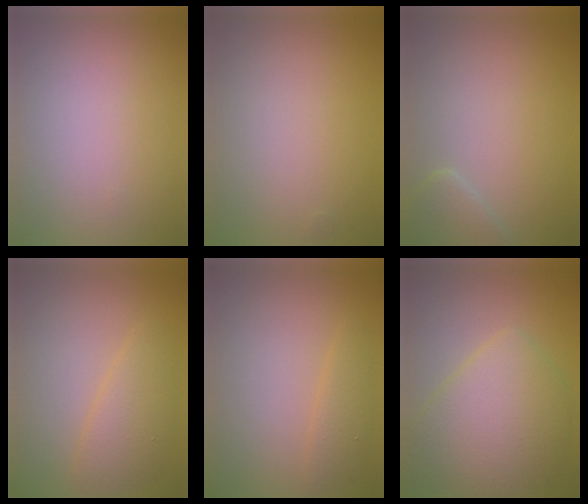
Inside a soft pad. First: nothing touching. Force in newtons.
{"total": 0.0}
{"total": 1.9, "press": 1.9, "slide": 0.1}
{"total": 2.8, "press": 2.8, "slide": 0.2}
{"total": 1.7, "press": 1.7, "slide": 0.2}
{"total": 7.0, "press": 7.0, "slide": 0.2}